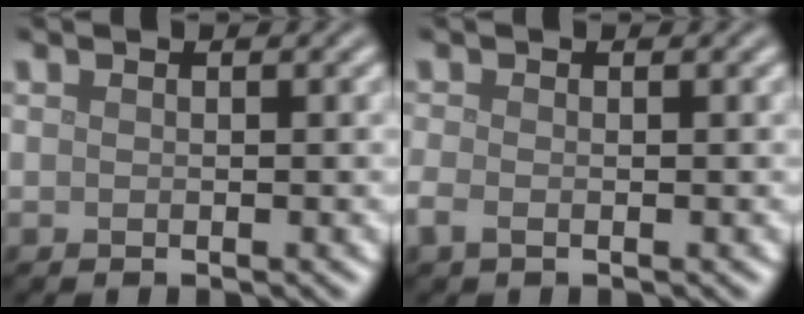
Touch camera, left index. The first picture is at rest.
{"total": 1.2, "force": [-0.5, 0.5, 1.0], "torque": [-0.026, -0.006, -0.014]}